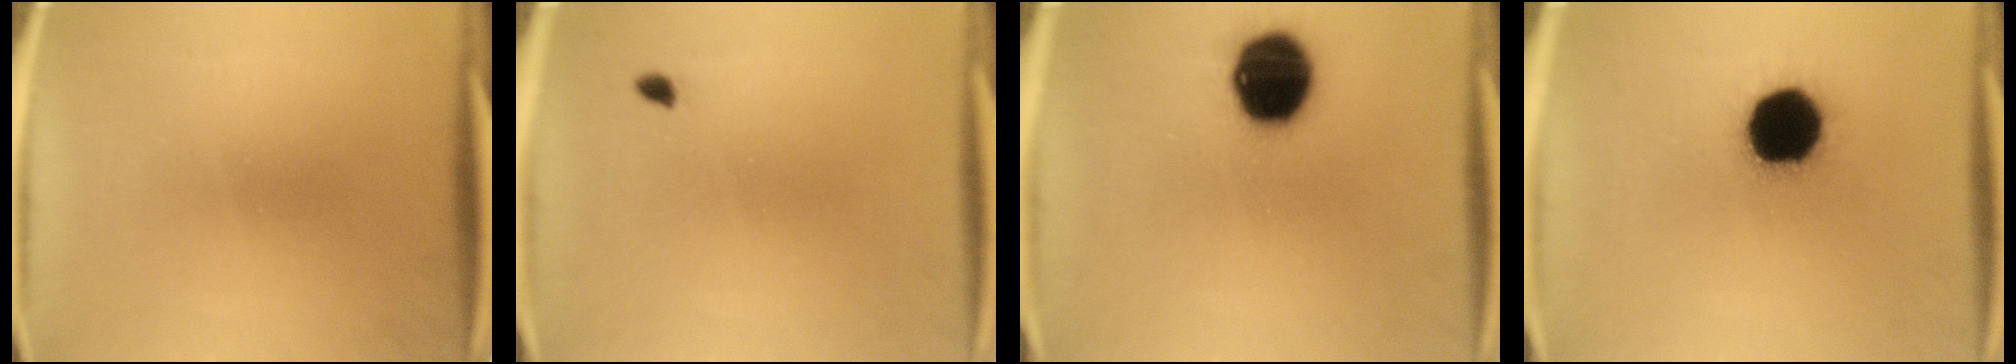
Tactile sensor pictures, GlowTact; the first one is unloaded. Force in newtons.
{"total": 0.9}
{"total": 17.4}
{"total": 18.5}